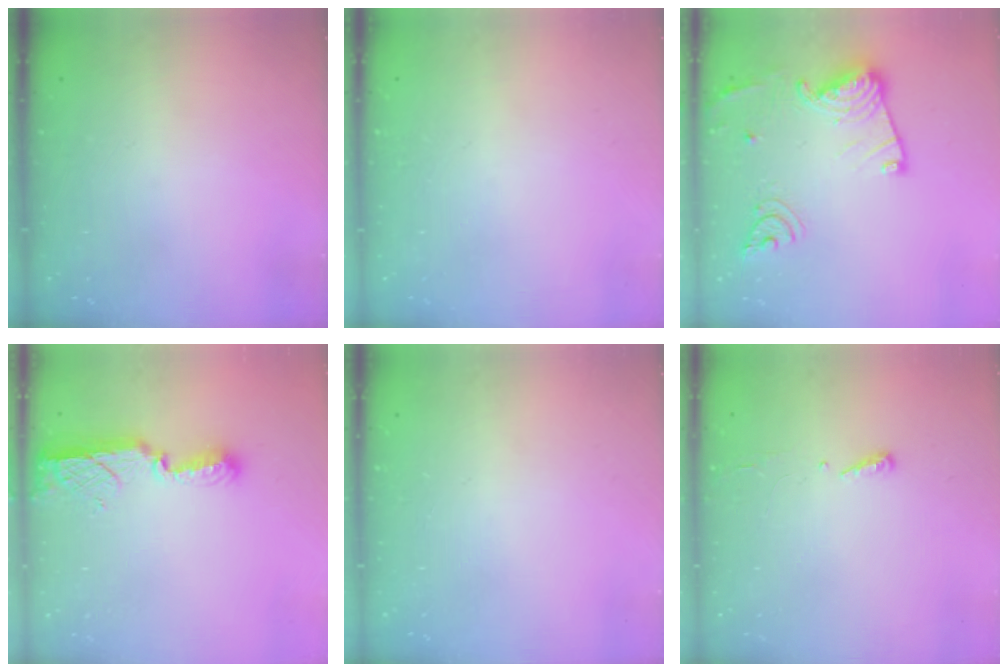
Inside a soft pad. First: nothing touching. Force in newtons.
{"total": 0.0}
{"total": 17.0, "press": 16.9, "slide": 1.7}
{"total": 8.5, "press": 8.4, "slide": 0.8}
{"total": 0.0}
{"total": 2.9, "press": 2.9, "slide": 0.4}